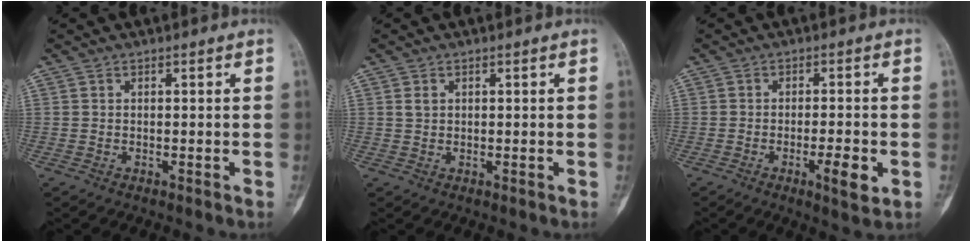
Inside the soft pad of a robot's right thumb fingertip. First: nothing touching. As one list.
[{"total": 1.2, "force": [0.5, 0.9, 0.7], "torque": [-0.008, 0.001, 0.011]}, {"total": 5.4, "force": [-1.9, 1.3, 4.9], "torque": [-0.076, 0.001, -0.027]}]